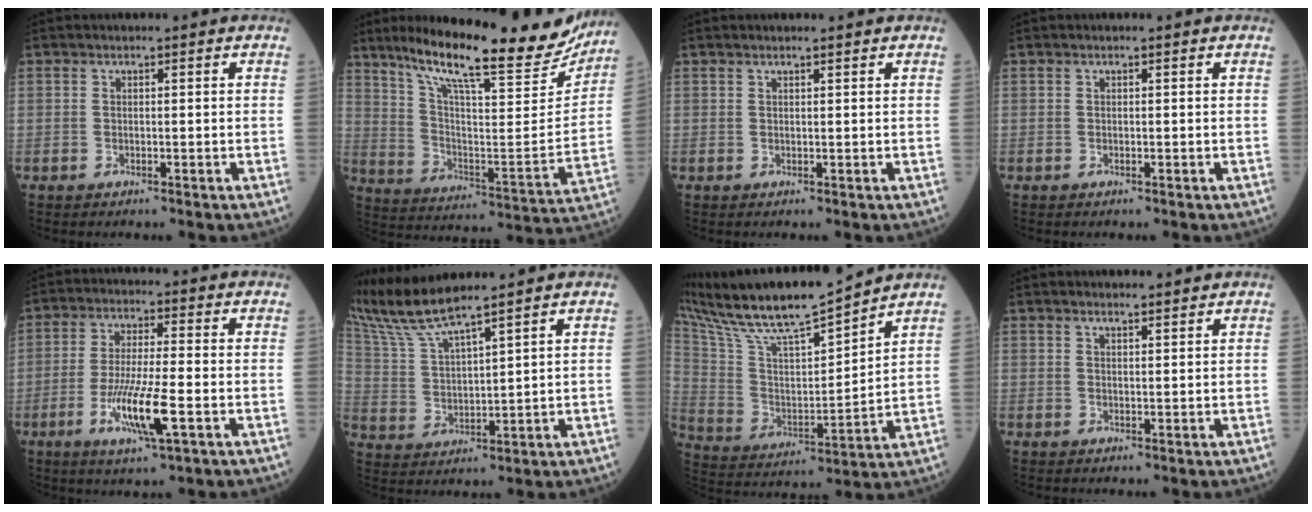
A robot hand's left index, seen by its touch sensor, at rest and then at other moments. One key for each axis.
{"total": 25.4, "fx": 21.0, "fy": 3.6, "fz": 13.8, "tx": -0.228, "ty": -0.037, "tz": 0.300}
{"total": 1.2, "fx": 1.1, "fy": -0.1, "fz": 0.5, "tx": -0.007, "ty": 0.007, "tz": 0.019}
{"total": 0.0}
{"total": 9.1, "fx": -3.2, "fy": 0.6, "fz": 8.5, "tx": -0.167, "ty": -0.020, "tz": -0.062}
{"total": 9.3, "fx": 8.4, "fy": -1.1, "fz": 3.8, "tx": -0.096, "ty": 0.005, "tz": 0.175}
{"total": 18.4, "fx": 16.4, "fy": 0.9, "fz": 8.2, "tx": -0.167, "ty": 0.001, "tz": 0.297}
{"total": 3.1, "fx": 3.0, "fy": 0.1, "fz": 0.8, "tx": -0.013, "ty": 0.008, "tz": 0.039}